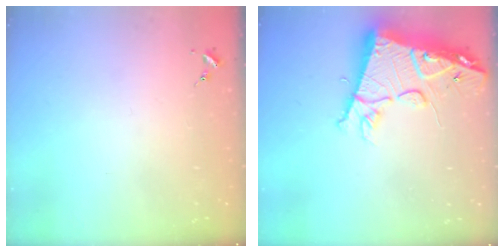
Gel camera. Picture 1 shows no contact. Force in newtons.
{"total": 17.5, "press": 17.4, "slide": 1.9}